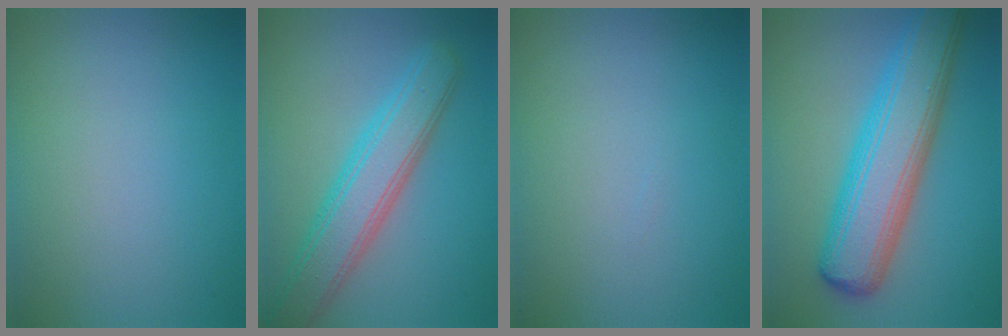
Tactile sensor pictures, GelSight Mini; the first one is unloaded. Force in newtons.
{"total": 5.6, "press": 5.6, "slide": 0.1}
{"total": 0.0}
{"total": 8.2, "press": 8.2, "slide": 0.3}